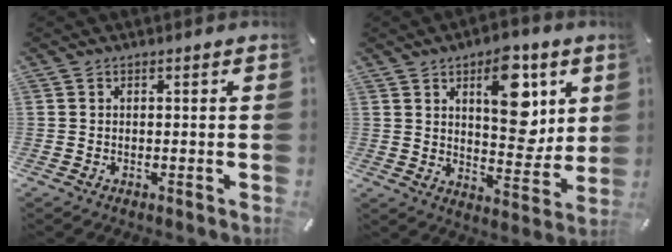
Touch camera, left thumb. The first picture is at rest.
{"total": 14.7, "force": [6.7, 7.8, 10.5], "torque": [-0.125, -0.034, 0.112]}